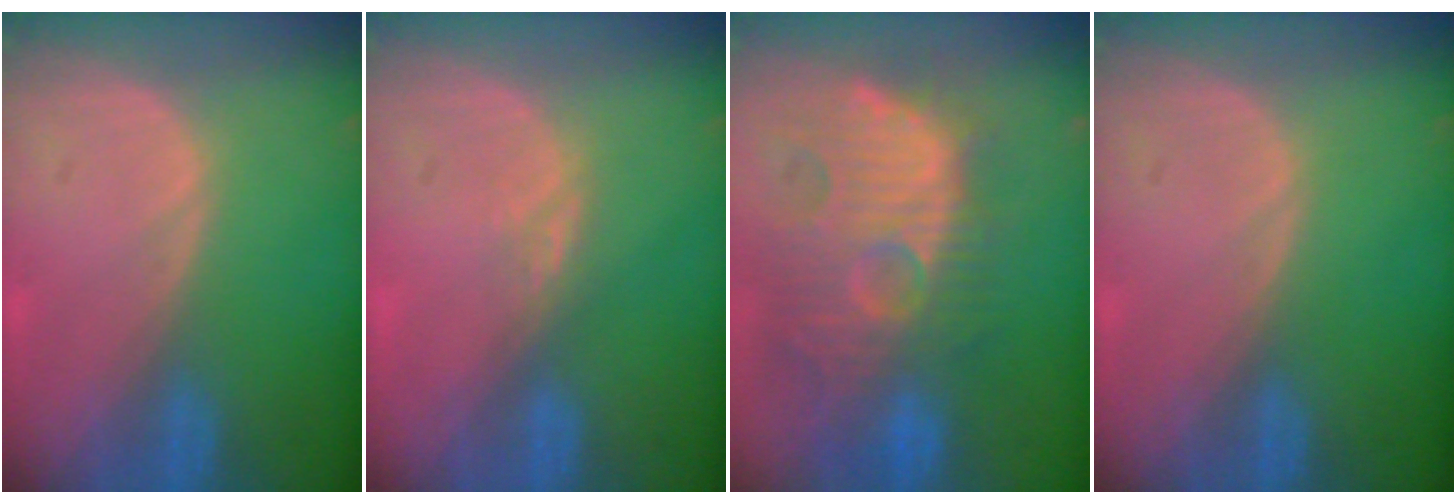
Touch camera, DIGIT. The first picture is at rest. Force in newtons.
{"total": 2.0, "press": 1.5, "slide": 1.3}
{"total": 13.3, "press": 12.4, "slide": 4.9}
{"total": 0.0}